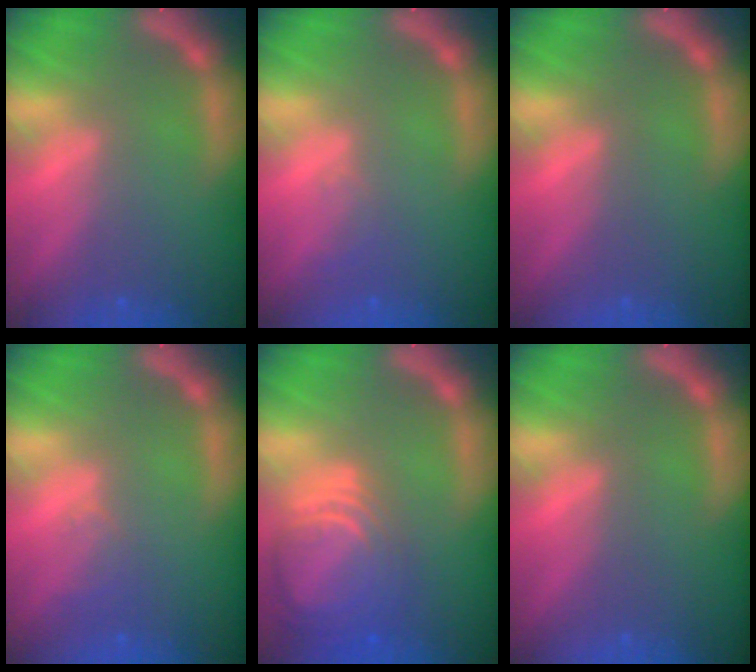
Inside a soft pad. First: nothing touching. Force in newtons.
{"total": 1.0}
{"total": 0.0}
{"total": 1.5}
{"total": 9.0}
{"total": 0.0}